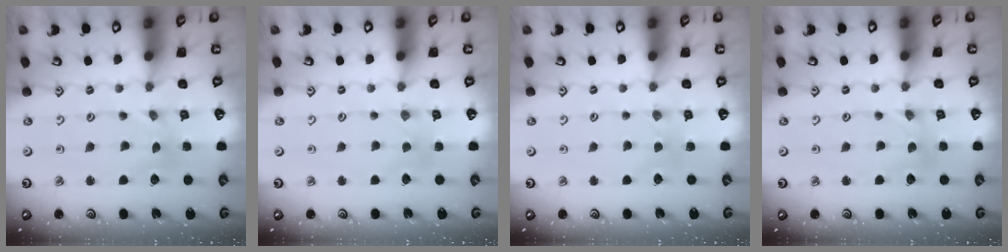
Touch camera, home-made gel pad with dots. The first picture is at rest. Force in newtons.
{"total": 1.8, "press": 1.7, "slide": 0.4}
{"total": 2.4, "press": 2.3, "slide": 0.5}
{"total": 0.0}